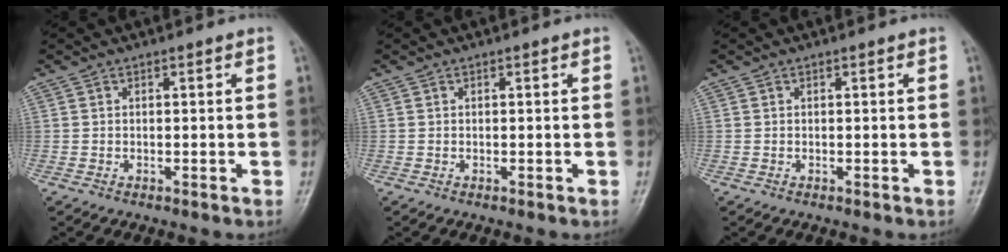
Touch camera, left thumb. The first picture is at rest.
{"total": 0.0}
{"total": 0.0}